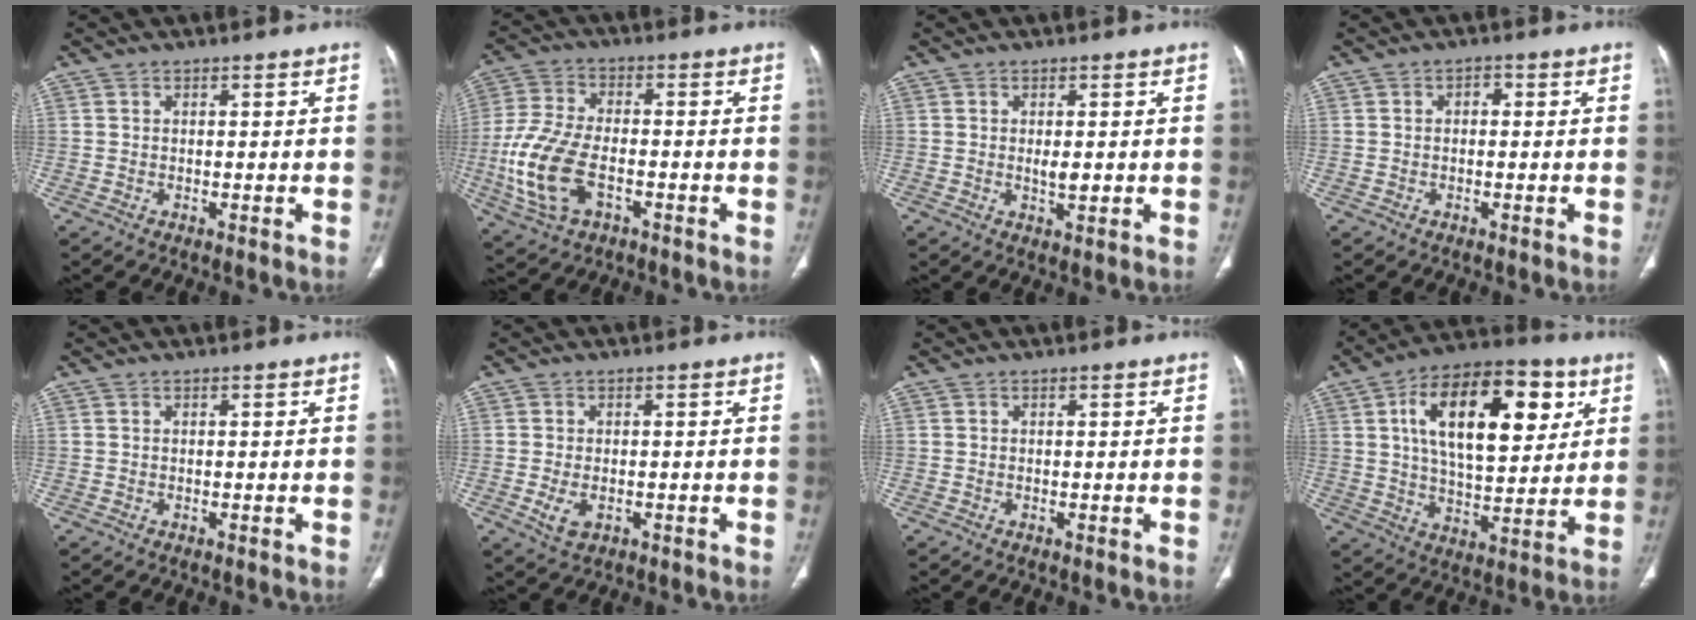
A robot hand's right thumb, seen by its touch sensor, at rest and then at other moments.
{"total": 14.0, "force": [-3.9, 7.8, 10.9], "torque": [-0.243, 0.012, -0.073]}
{"total": 2.7, "force": [0.0, 1.1, 2.5], "torque": [-0.041, -0.005, 0.002]}
{"total": 1.0, "force": [0.0, 0.7, 0.6], "torque": [-0.001, 0.006, -0.005]}
{"total": 0.0}
{"total": 3.6, "force": [-1.0, 2.1, 2.7], "torque": [-0.054, -0.003, -0.012]}
{"total": 0.0}
{"total": 22.3, "force": [7.2, 11.3, 17.8], "torque": [-0.245, -0.008, 0.110]}